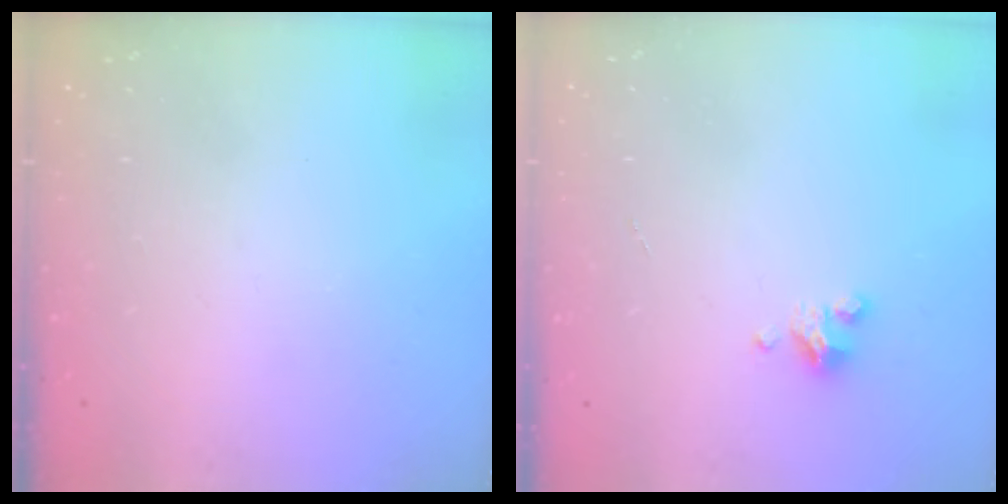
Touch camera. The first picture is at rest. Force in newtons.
{"total": 3.0, "press": 3.0, "slide": 0.2}